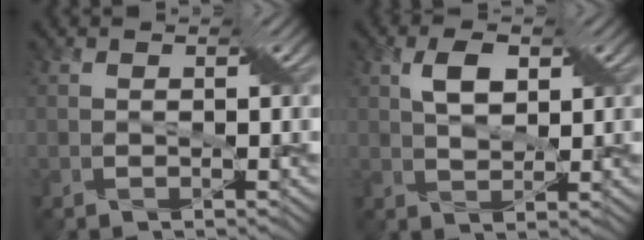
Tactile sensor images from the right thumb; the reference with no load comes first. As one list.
[{"total": 3.7, "force": [1.8, 1.7, 2.7], "torque": [-0.055, 0.006, 0.031]}]